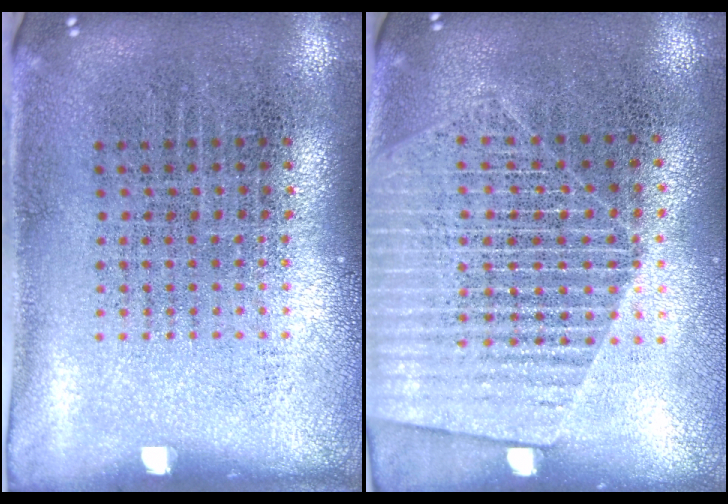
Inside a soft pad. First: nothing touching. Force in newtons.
{"total": 1.8, "press": 1.6, "slide": 0.9}